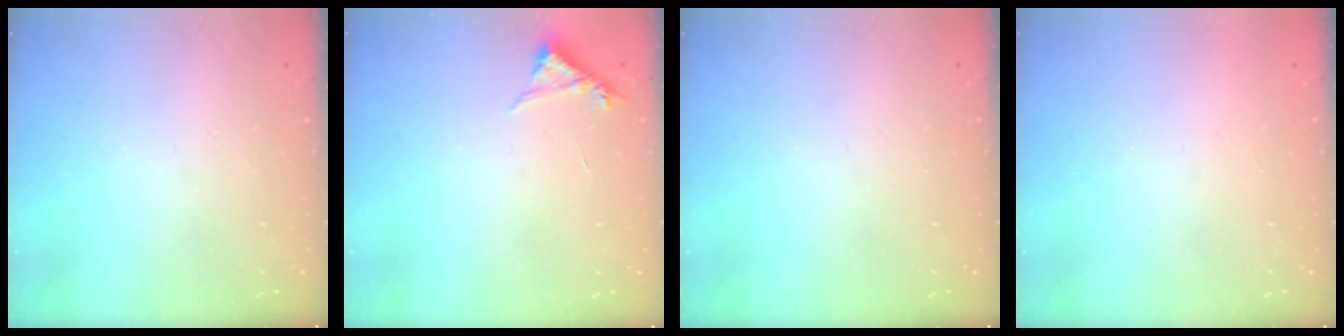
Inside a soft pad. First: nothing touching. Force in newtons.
{"total": 4.3, "press": 4.2, "slide": 0.4}
{"total": 0.0}
{"total": 1.7, "press": 1.6, "slide": 0.1}